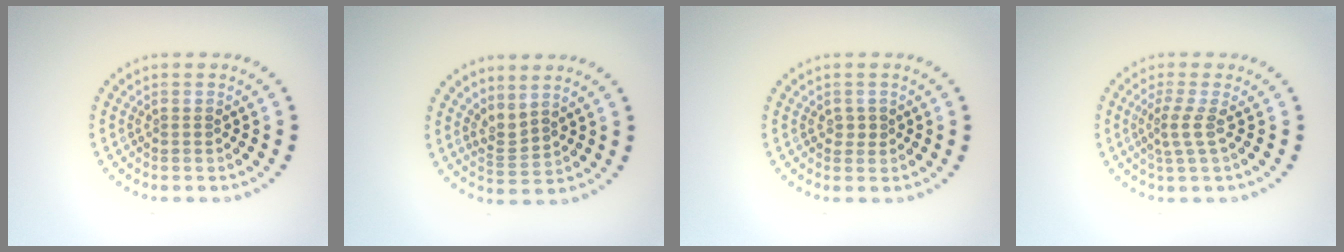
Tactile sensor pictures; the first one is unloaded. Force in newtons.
{"total": 2.1, "press": 1.4, "slide": 1.5}
{"total": 1.0, "press": 1.0, "slide": 0.4}
{"total": 2.1, "press": 1.5, "slide": 1.5}